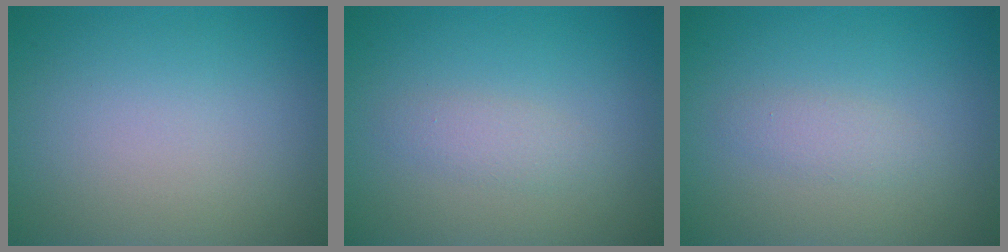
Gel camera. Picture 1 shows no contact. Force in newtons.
{"total": 1.4, "press": 1.4, "slide": 0.1}
{"total": 1.3, "press": 1.3, "slide": 0.0}